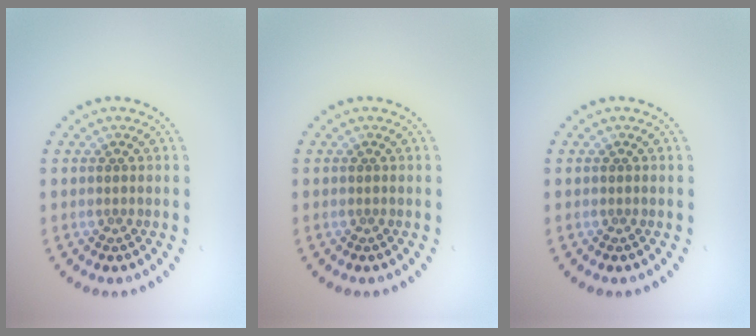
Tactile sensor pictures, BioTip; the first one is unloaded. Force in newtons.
{"total": 0.0}
{"total": 0.0}